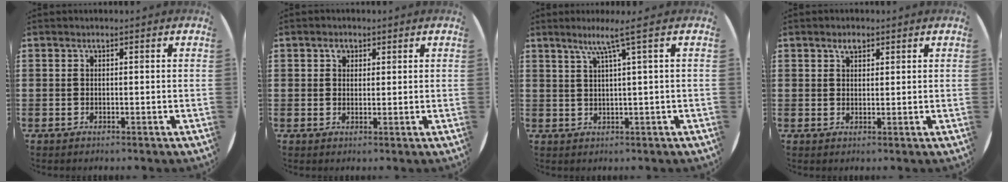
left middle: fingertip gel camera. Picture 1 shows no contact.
{"total": 1.6, "force": [0.9, 1.1, 0.5], "torque": [0.004, -0.002, 0.014]}
{"total": 4.5, "force": [2.3, -0.6, 3.8], "torque": [-0.078, 0.001, 0.035]}
{"total": 1.7, "force": [1.2, 0.9, 0.7], "torque": [-0.007, 0.002, 0.021]}